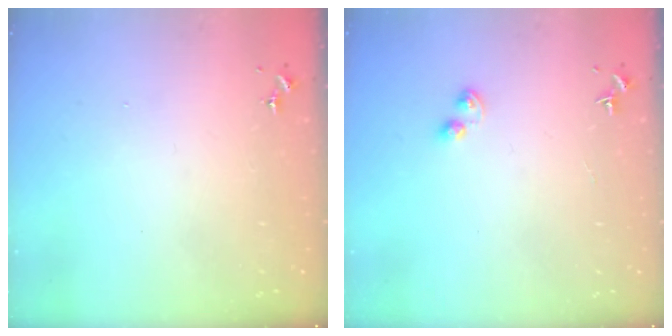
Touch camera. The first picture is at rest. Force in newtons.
{"total": 2.7, "press": 2.7, "slide": 0.4}